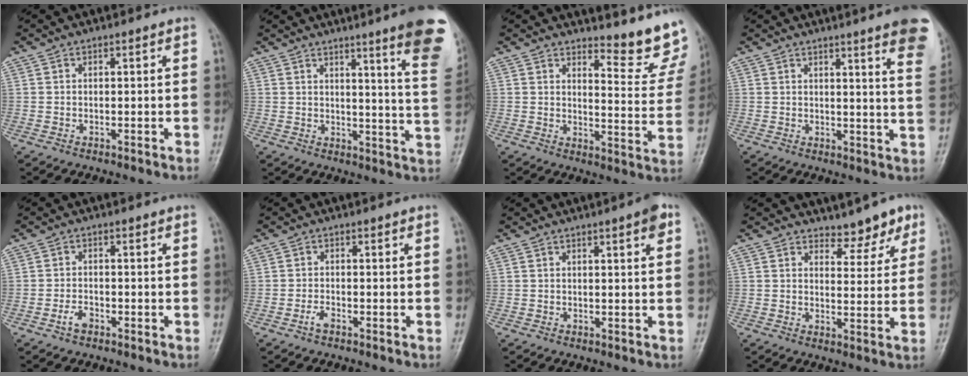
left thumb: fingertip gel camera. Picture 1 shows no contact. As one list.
[{"total": 16.3, "force": [10.1, 1.2, 12.7], "torque": [-0.132, -0.061, 0.110]}, {"total": 11.2, "force": [10.2, 1.9, 4.2], "torque": [-0.027, -0.121, 0.115]}, {"total": 12.5, "force": [8.2, 1.3, 9.4], "torque": [-0.093, -0.034, 0.078]}, {"total": 2.2, "force": [-1.3, 1.3, 1.3], "torque": [-0.025, 0.009, -0.026]}, {"total": 1.5, "force": [-1.0, 0.6, 1.0], "torque": [-0.022, 0.004, -0.021]}, {"total": 3.0, "force": [1.6, 0.4, 2.6], "torque": [-0.031, -0.003, 0.018]}, {"total": 5.5, "force": [4.5, 2.6, 1.8], "torque": [0.008, -0.034, 0.060]}]